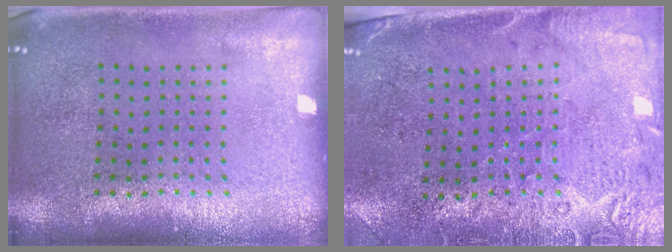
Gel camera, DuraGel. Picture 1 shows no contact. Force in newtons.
{"total": 2.7, "press": 2.4, "slide": 1.4}